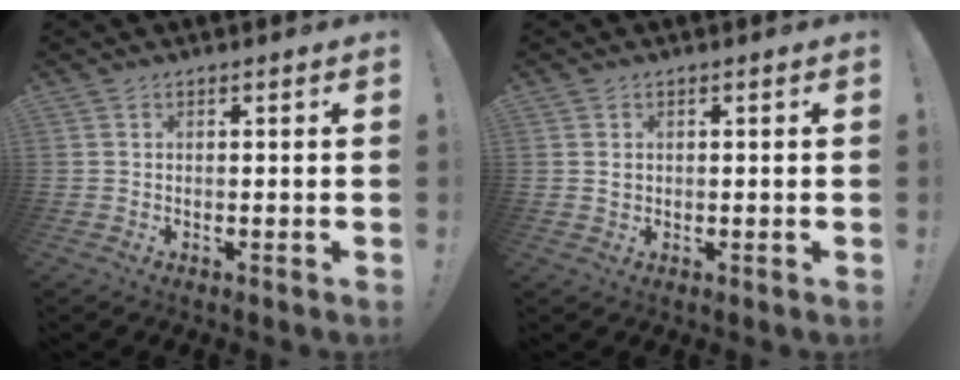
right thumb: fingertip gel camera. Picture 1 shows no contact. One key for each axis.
{"total": 1.1, "fx": 0.2, "fy": 1.0, "fz": 0.3, "tx": -0.005, "ty": 0.005, "tz": 0.003}